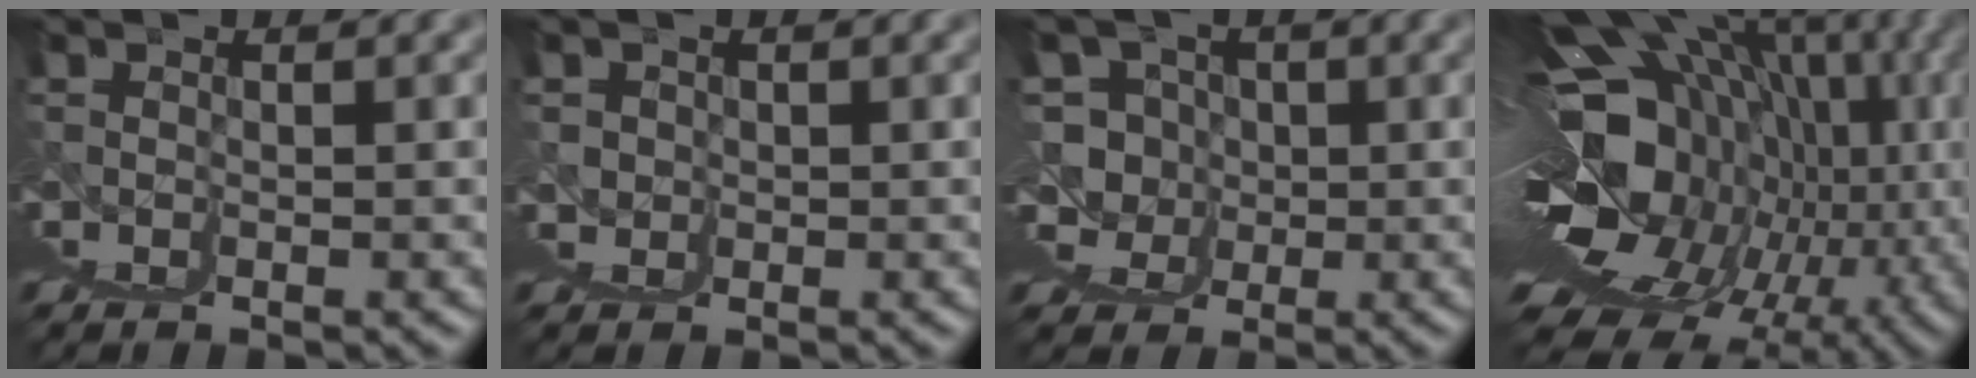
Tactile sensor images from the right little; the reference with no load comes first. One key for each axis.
{"total": 3.9, "fx": 1.9, "fy": 3.0, "fz": 1.5, "tx": -0.017, "ty": -0.007, "tz": 0.032}
{"total": 6.9, "fx": 3.1, "fy": 4.3, "fz": 4.4, "tx": -0.059, "ty": -0.013, "tz": 0.061}
{"total": 17.9, "fx": 3.9, "fy": 7.1, "fz": 15.9, "tx": -0.173, "ty": 0.026, "tz": 0.072}